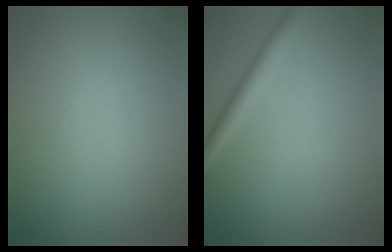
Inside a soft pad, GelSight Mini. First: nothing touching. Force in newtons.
{"total": 2.2, "press": 2.2, "slide": 0.1}